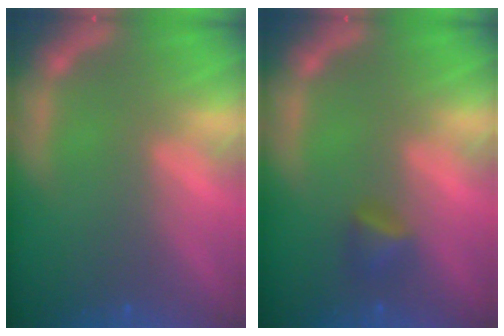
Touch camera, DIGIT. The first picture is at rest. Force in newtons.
{"total": 1.9}